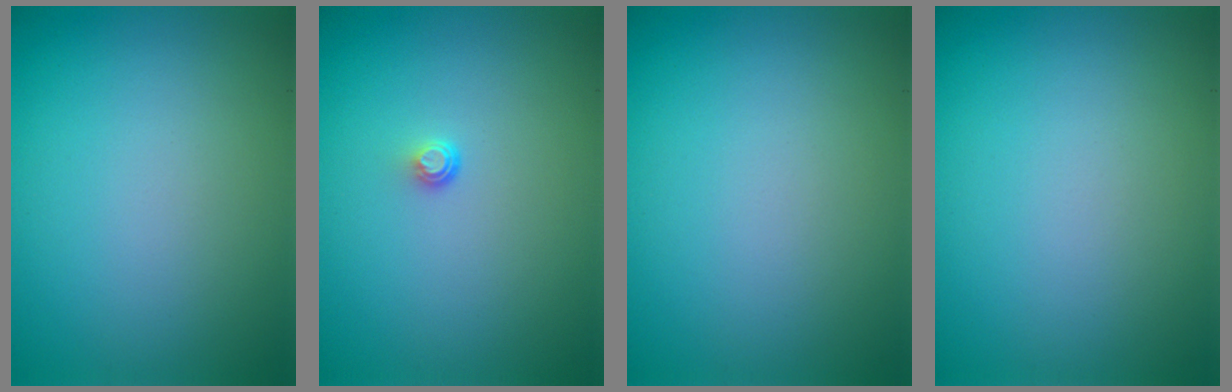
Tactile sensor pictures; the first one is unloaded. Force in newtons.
{"total": 0.7, "press": 0.4, "slide": 0.6}
{"total": 0.0}
{"total": 0.0}